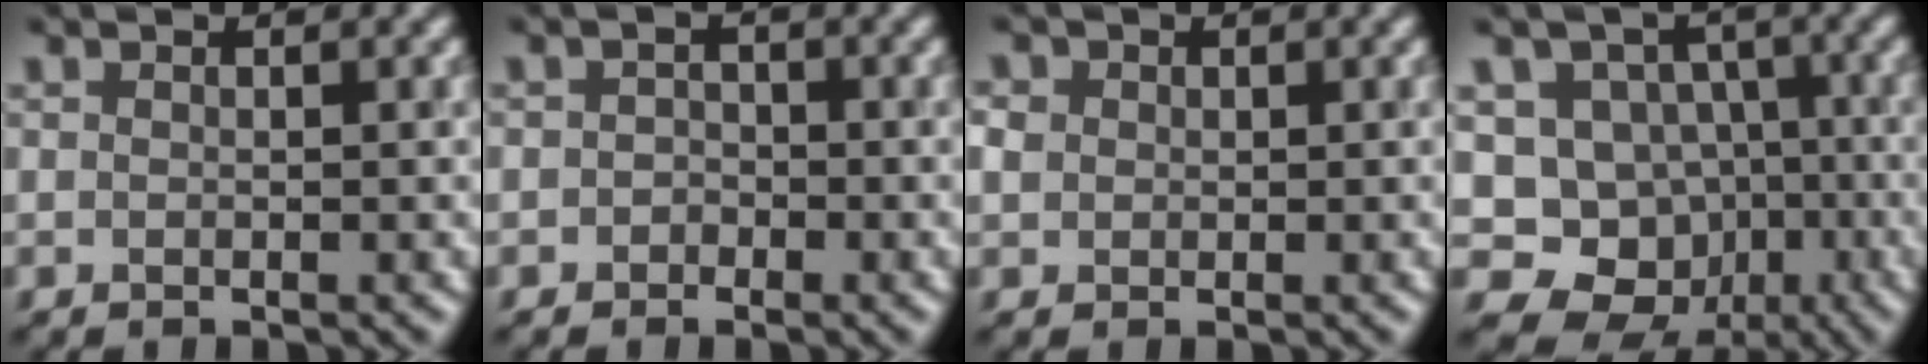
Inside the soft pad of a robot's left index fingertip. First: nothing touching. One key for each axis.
{"total": 0.8, "fx": -0.7, "fy": 0.4, "fz": 0.1, "tx": 0.003, "ty": -0.005, "tz": -0.010}
{"total": 0.9, "fx": 0.1, "fy": 0.9, "fz": 0.2, "tx": -0.003, "ty": -0.001, "tz": 0.001}
{"total": 10.0, "fx": -3.1, "fy": 8.8, "fz": 3.5, "tx": -0.044, "ty": 0.002, "tz": -0.064}